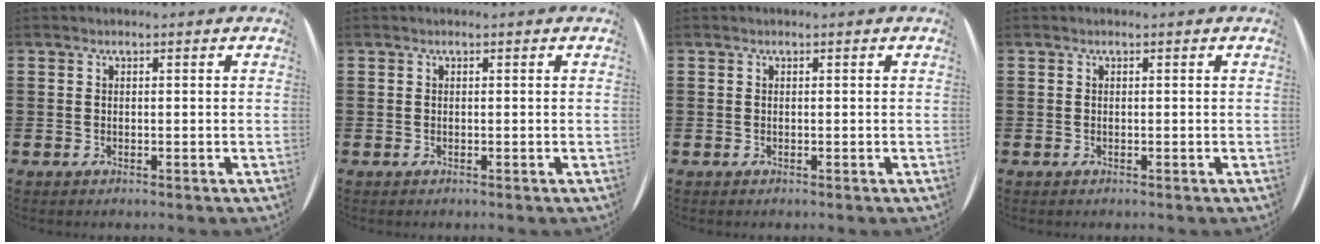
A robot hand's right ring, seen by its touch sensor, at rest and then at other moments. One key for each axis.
{"total": 0.0}
{"total": 0.0}
{"total": 0.0}